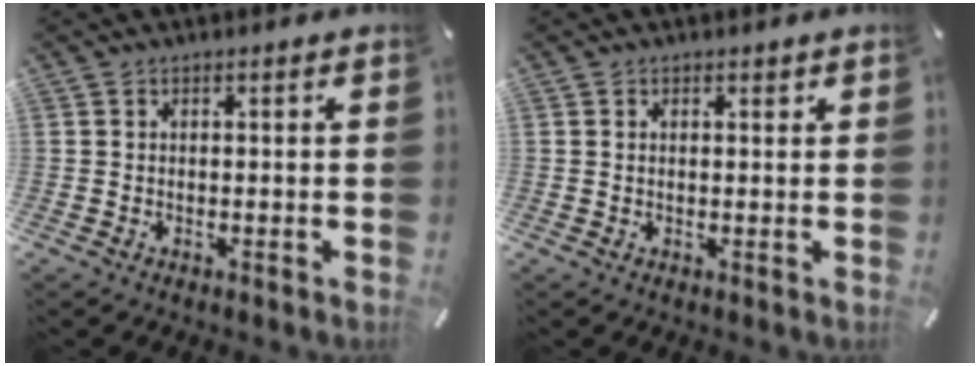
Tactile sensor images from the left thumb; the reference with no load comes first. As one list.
[{"total": 0.9, "force": [0.4, 0.5, 0.5], "torque": [-0.002, 0.000, 0.005]}]